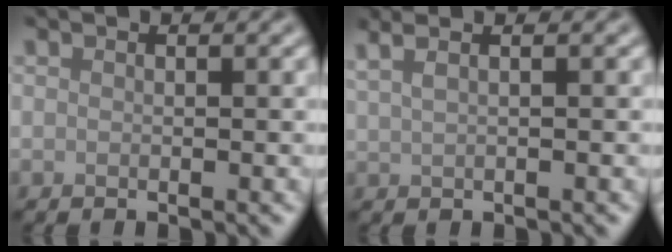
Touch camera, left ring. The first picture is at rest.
{"total": 3.7, "force": [2.3, 1.7, 2.4], "torque": [-0.032, 0.021, 0.016]}